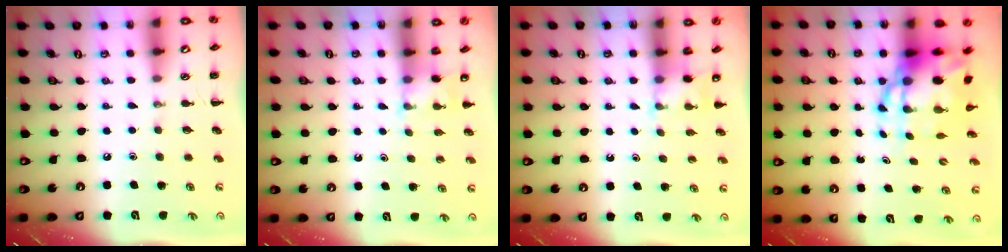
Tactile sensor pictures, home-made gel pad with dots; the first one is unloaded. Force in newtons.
{"total": 3.6, "press": 3.4, "slide": 1.2}
{"total": 3.6, "press": 3.5, "slide": 0.9}
{"total": 10.2, "press": 9.8, "slide": 2.8}